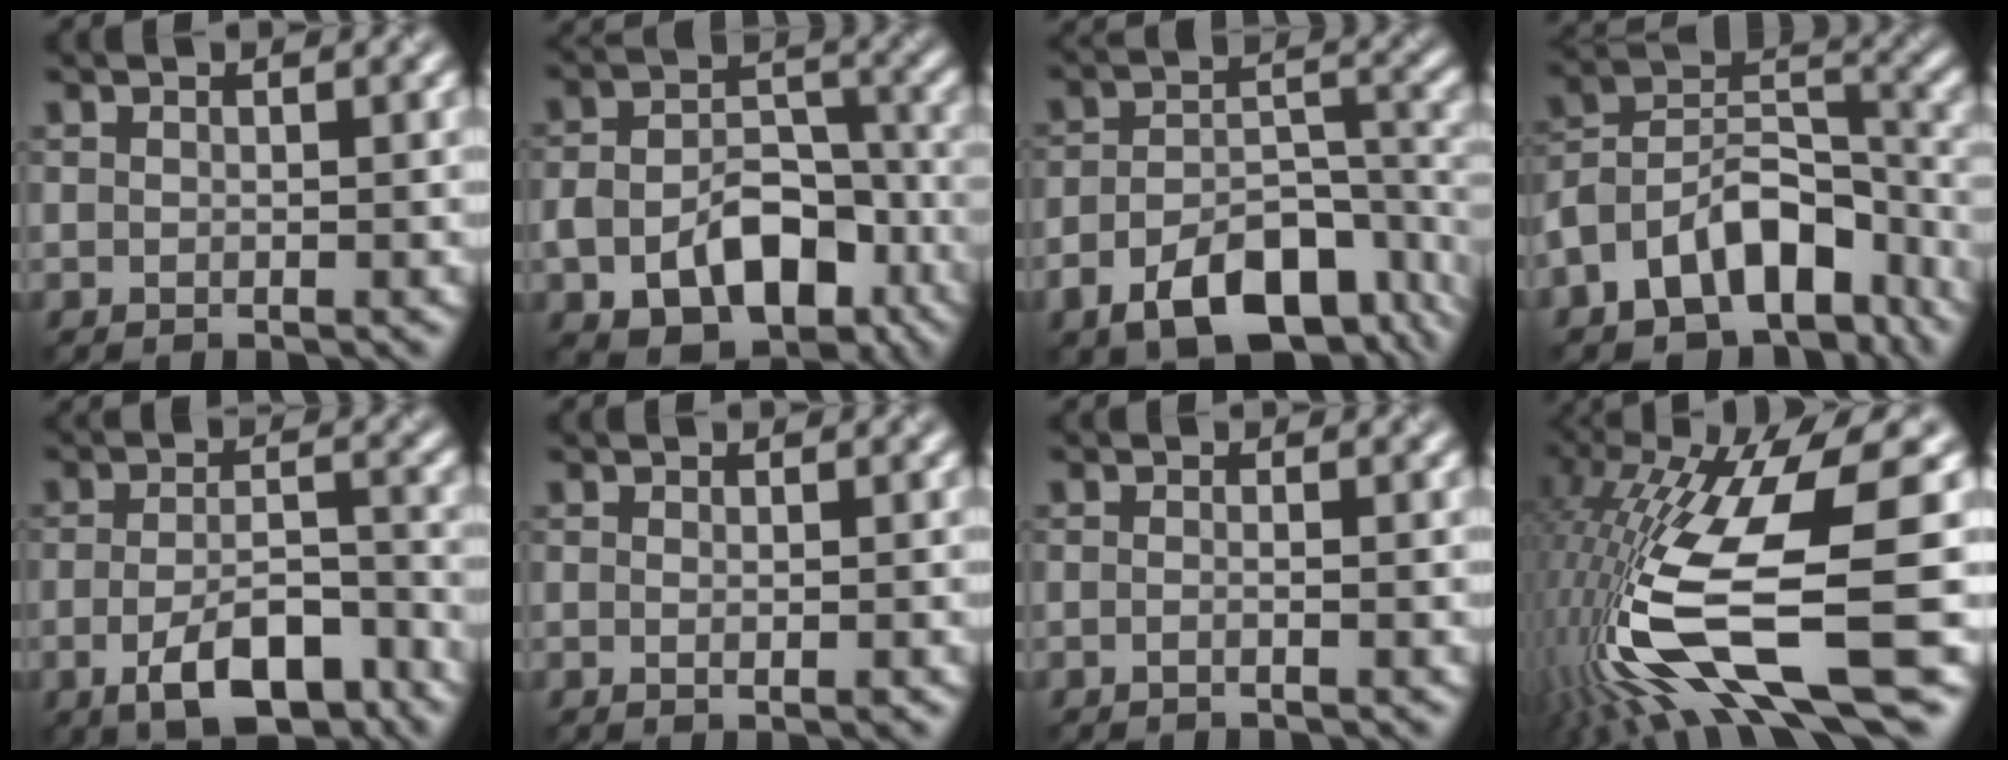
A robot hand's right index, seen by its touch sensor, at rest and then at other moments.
{"total": 9.4, "force": [-4.6, 5.7, 5.9], "torque": [-0.109, -0.007, -0.053]}
{"total": 9.8, "force": [-6.3, 4.6, 6.0], "torque": [-0.105, -0.003, -0.084]}
{"total": 10.8, "force": [-7.2, 5.8, 5.7], "torque": [-0.095, 0.023, -0.128]}
{"total": 6.0, "force": [-3.8, 1.8, 4.4], "torque": [-0.084, 0.002, -0.052]}
{"total": 0.5, "force": [-0.4, -0.2, 0.3], "torque": [-0.006, 0.001, 0.000]}
{"total": 1.2, "force": [-0.8, 0.4, 0.7], "torque": [-0.002, -0.005, -0.023]}
{"total": 14.3, "force": [-5.0, 3.1, 13.0], "torque": [-0.275, 0.003, -0.064]}